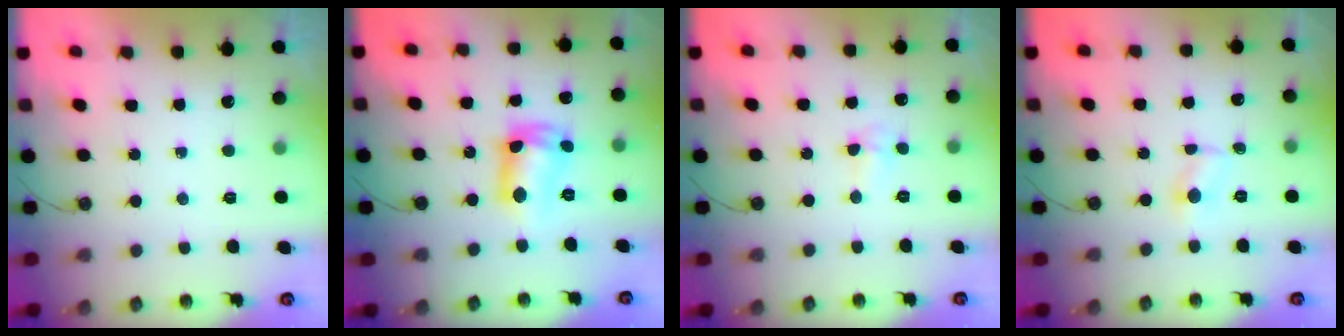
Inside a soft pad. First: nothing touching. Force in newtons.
{"total": 10.6, "press": 10.6, "slide": 0.7}
{"total": 3.0, "press": 2.8, "slide": 1.1}
{"total": 2.7, "press": 2.7, "slide": 0.3}